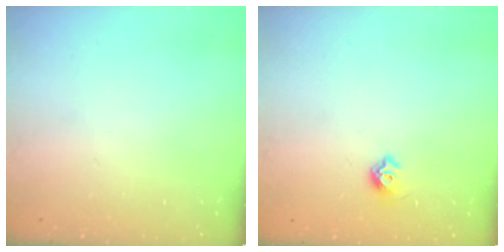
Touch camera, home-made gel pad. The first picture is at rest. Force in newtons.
{"total": 5.5, "press": 5.3, "slide": 1.2}